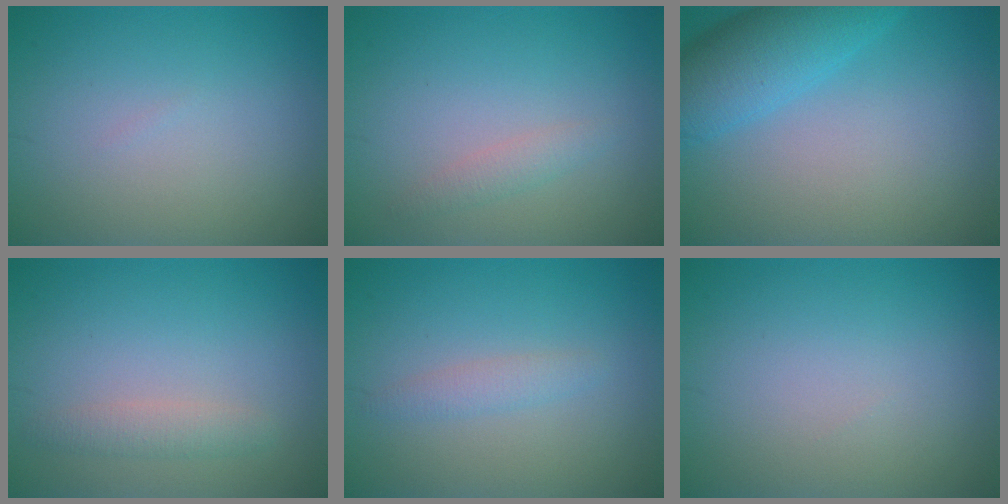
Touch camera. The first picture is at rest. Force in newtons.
{"total": 1.2, "press": 1.2, "slide": 0.0}
{"total": 5.8, "press": 5.8, "slide": 0.2}
{"total": 1.6, "press": 1.6, "slide": 0.0}
{"total": 1.4, "press": 1.4, "slide": 0.1}
{"total": 0.0}